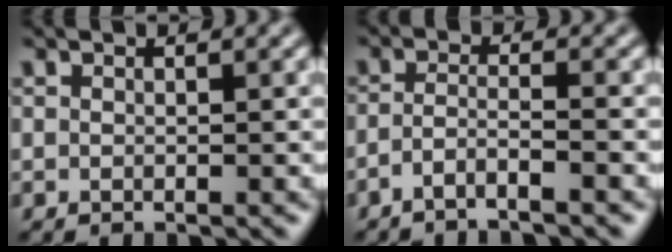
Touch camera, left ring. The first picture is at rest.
{"total": 2.4, "force": [-1.8, 0.2, 1.7], "torque": [-0.030, 0.002, -0.045]}